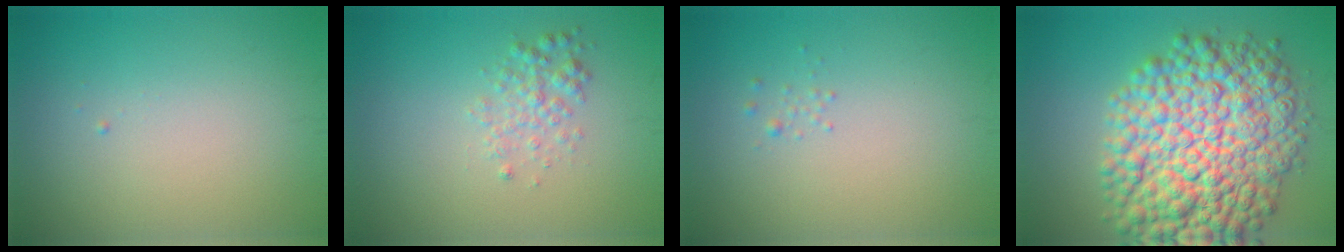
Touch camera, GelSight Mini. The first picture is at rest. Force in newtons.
{"total": 1.9, "press": 1.9, "slide": 0.0}
{"total": 0.7, "press": 0.7, "slide": 0.1}
{"total": 13.4, "press": 13.4, "slide": 0.1}